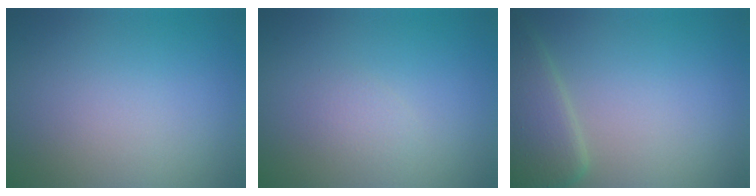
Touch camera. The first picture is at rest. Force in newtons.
{"total": 1.0, "press": 1.0, "slide": 0.0}
{"total": 4.4, "press": 4.4, "slide": 0.3}